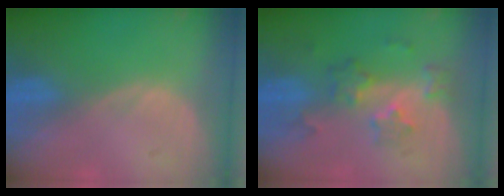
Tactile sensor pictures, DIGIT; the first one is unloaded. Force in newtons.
{"total": 6.1, "press": 5.3, "slide": 2.9}